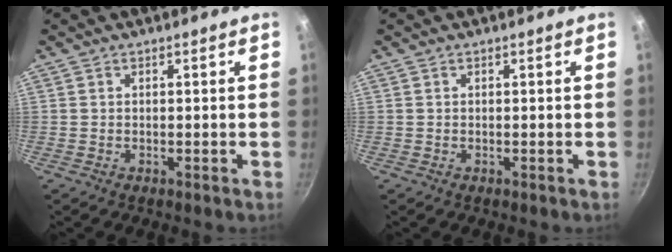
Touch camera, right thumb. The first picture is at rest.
{"total": 0.0}